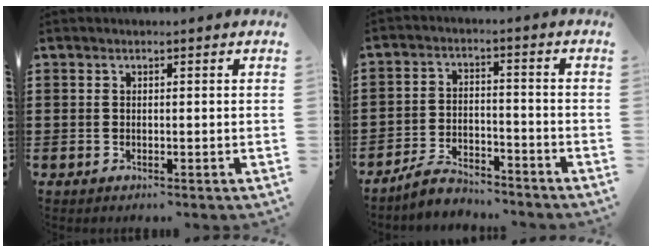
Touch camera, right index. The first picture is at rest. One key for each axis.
{"total": 4.9, "fx": -4.6, "fy": 1.1, "fz": 1.2, "tx": -0.027, "ty": 0.011, "tz": -0.092}